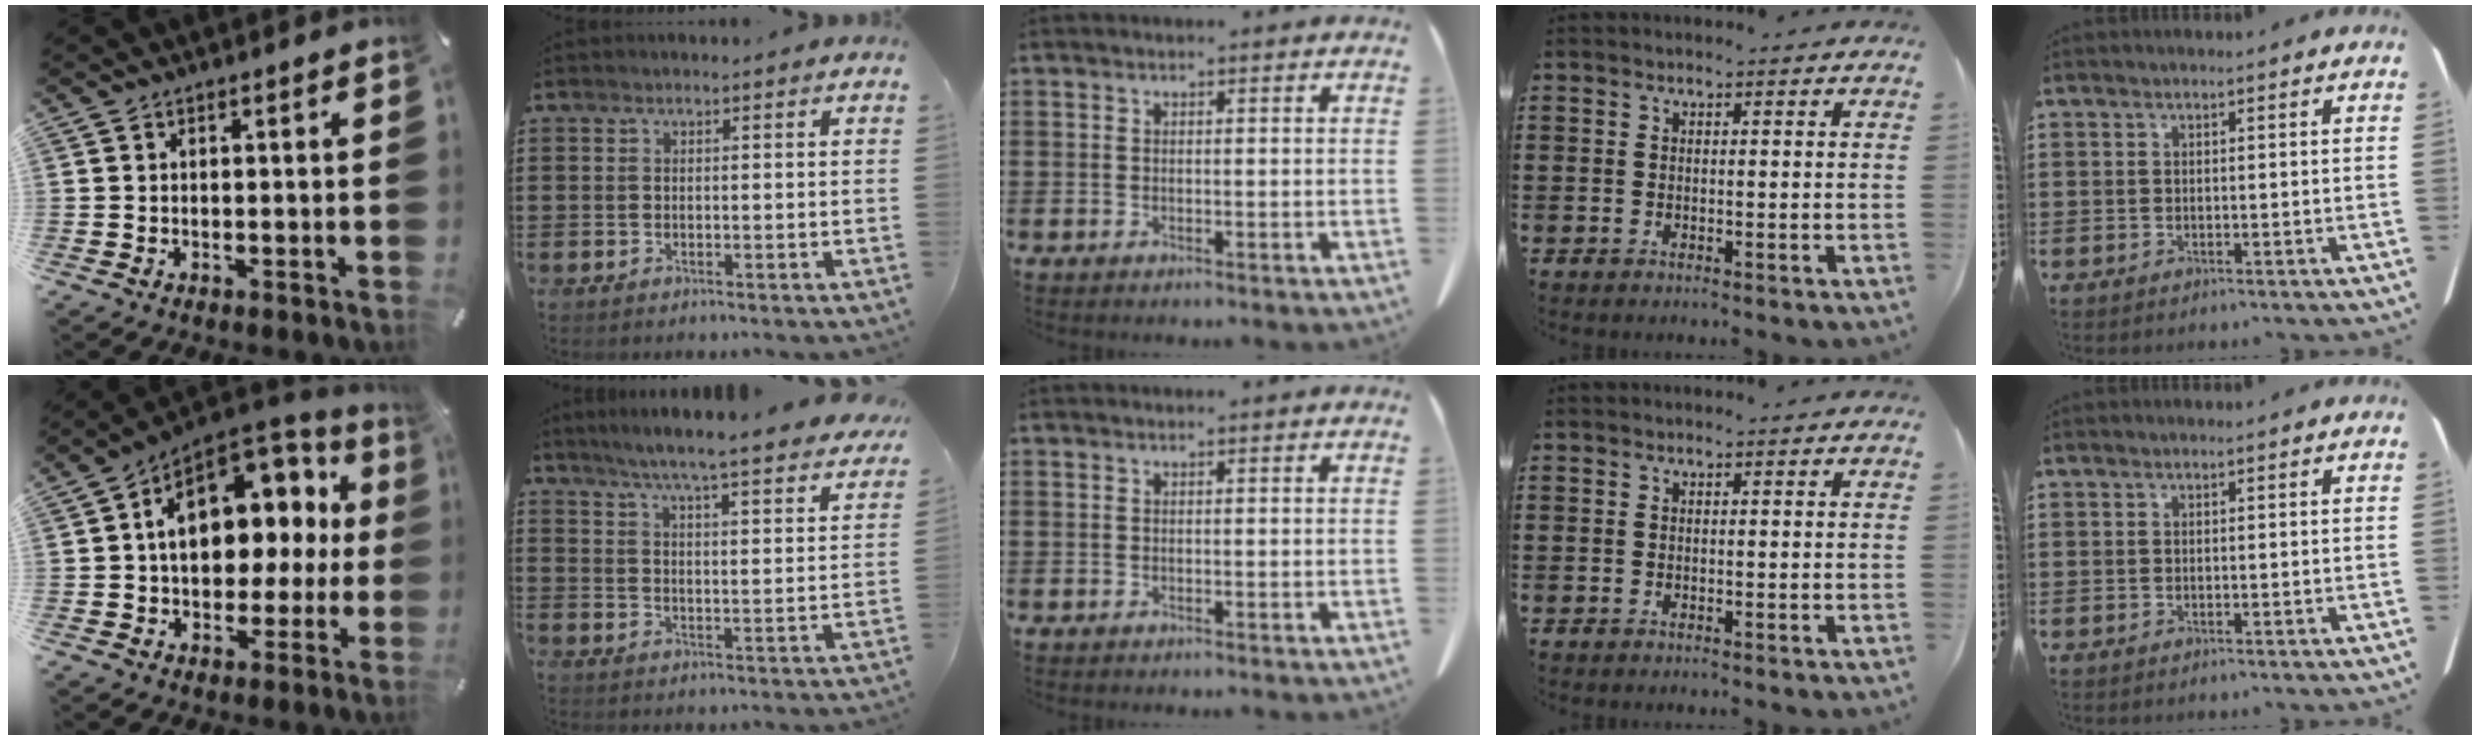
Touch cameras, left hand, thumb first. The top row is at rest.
{"thumb": {"total": 15.4, "force": [3.7, 10.7, 10.4], "torque": [-0.145, -0.024, 0.069]}, "index": {"total": 5.5, "force": [5.0, -0.9, 2.2], "torque": [-0.065, -0.042, 0.079]}}